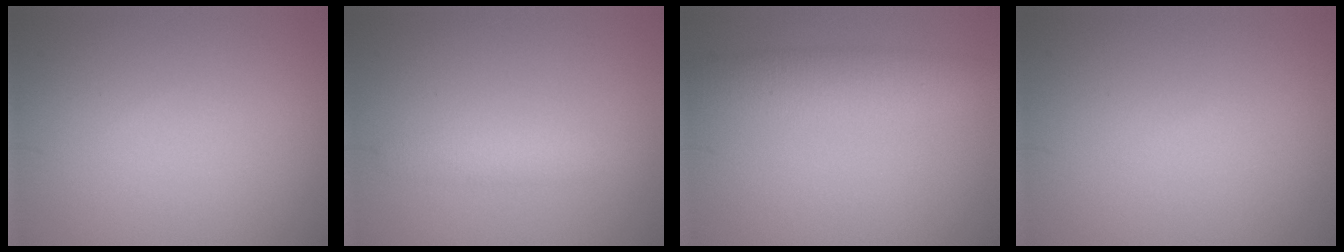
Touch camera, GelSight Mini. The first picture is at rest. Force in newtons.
{"total": 2.0, "press": 2.0, "slide": 0.1}
{"total": 3.8, "press": 3.8, "slide": 0.1}
{"total": 0.0}